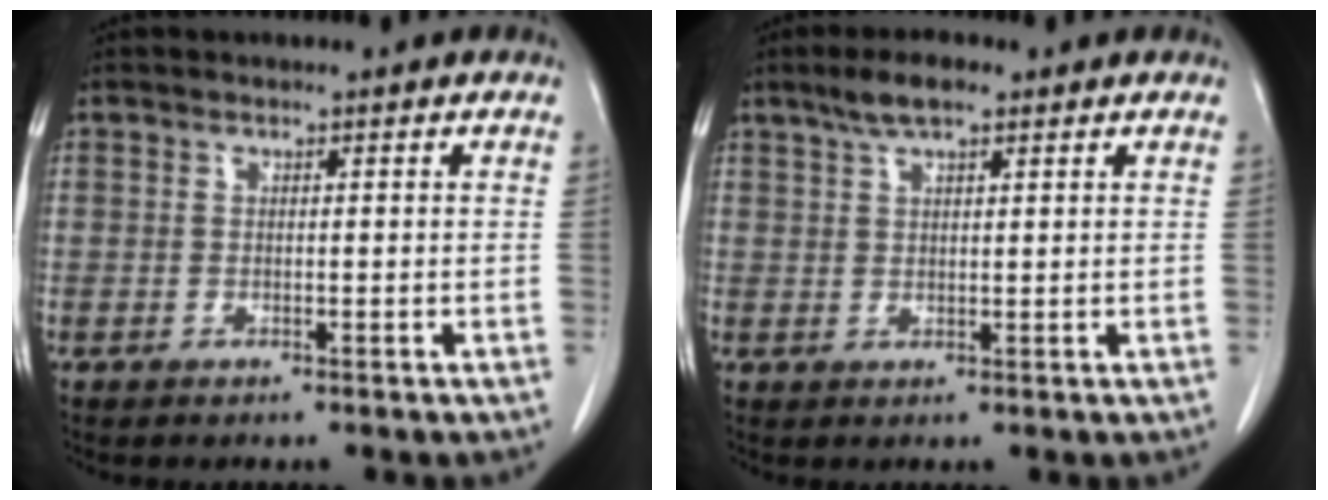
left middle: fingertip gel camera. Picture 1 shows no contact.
{"total": 4.4, "force": [2.9, 1.1, 3.0], "torque": [-0.062, 0.014, 0.054]}